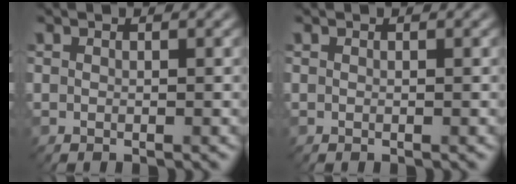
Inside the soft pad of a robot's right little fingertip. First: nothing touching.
{"total": 0.0}